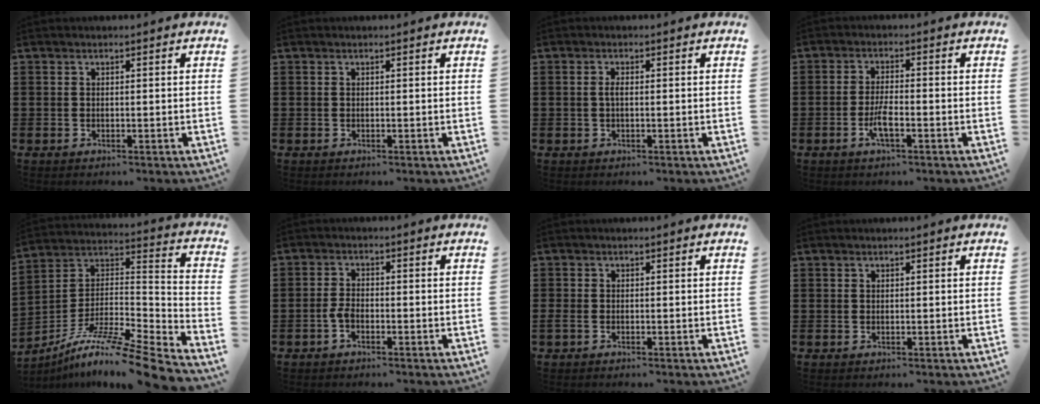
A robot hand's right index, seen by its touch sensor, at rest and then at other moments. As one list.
[{"total": 0.0}, {"total": 1.4, "force": [-0.1, 0.4, 1.3], "torque": [-0.032, -0.003, -0.005]}, {"total": 3.6, "force": [-1.6, 0.7, 3.2], "torque": [-0.066, -0.003, -0.033]}, {"total": 10.9, "force": [-8.8, 0.2, 6.4], "torque": [-0.108, 0.000, -0.171]}, {"total": 2.4, "force": [-1.2, 1.1, 1.7], "torque": [-0.050, -0.003, -0.028]}, {"total": 0.8, "force": [-0.7, 0.3, 0.4], "torque": [-0.010, -0.004, -0.013]}, {"total": 0.0}]